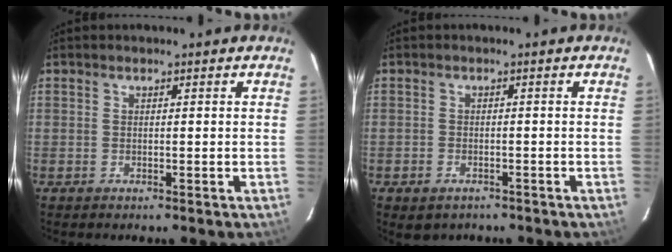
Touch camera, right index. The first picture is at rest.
{"total": 3.2, "force": [-2.0, 2.3, 1.1], "torque": [-0.027, -0.005, -0.026]}